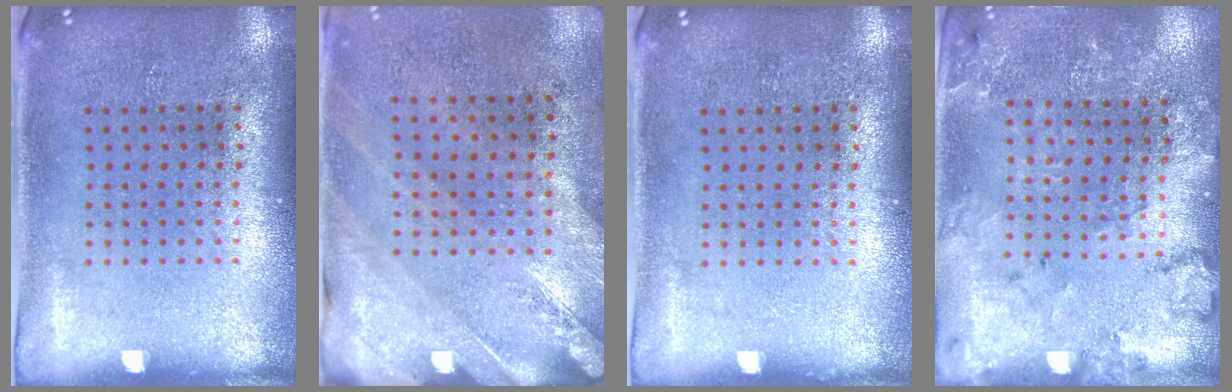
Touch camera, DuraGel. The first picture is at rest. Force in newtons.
{"total": 2.5, "press": 2.0, "slide": 1.4}
{"total": 0.0}
{"total": 1.7, "press": 1.7, "slide": 0.2}